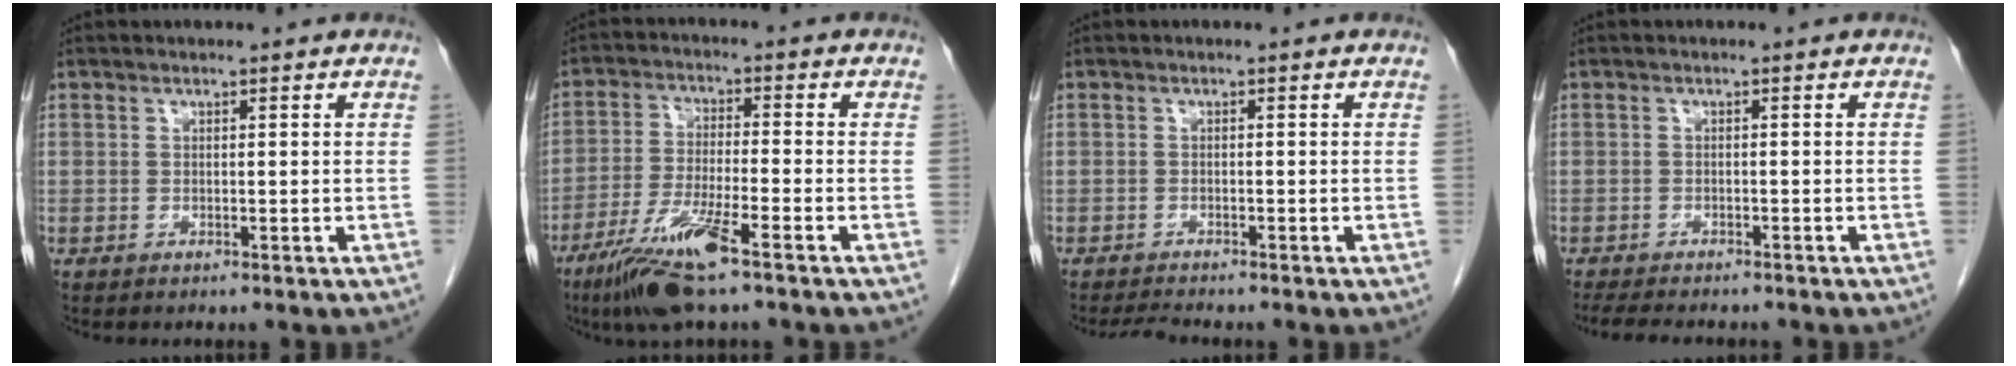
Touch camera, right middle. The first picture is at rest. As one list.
[{"total": 10.1, "force": [-6.2, 0.5, 7.9], "torque": [-0.161, -0.024, -0.117]}, {"total": 2.1, "force": [-2.0, -0.2, 0.5], "torque": [-0.014, -0.011, -0.036]}, {"total": 8.0, "force": [-6.9, 1.8, 3.6], "torque": [-0.054, -0.009, -0.098]}]